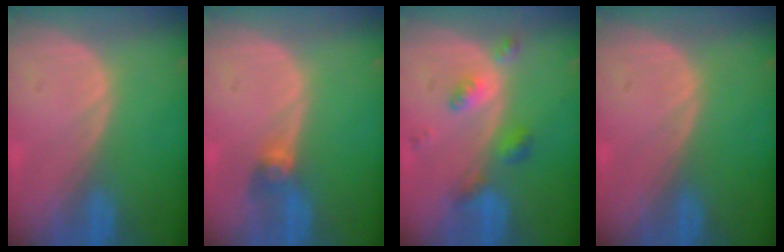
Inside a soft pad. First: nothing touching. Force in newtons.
{"total": 2.7, "press": 2.7, "slide": 0.3}
{"total": 5.3, "press": 4.6, "slide": 2.7}
{"total": 0.0}